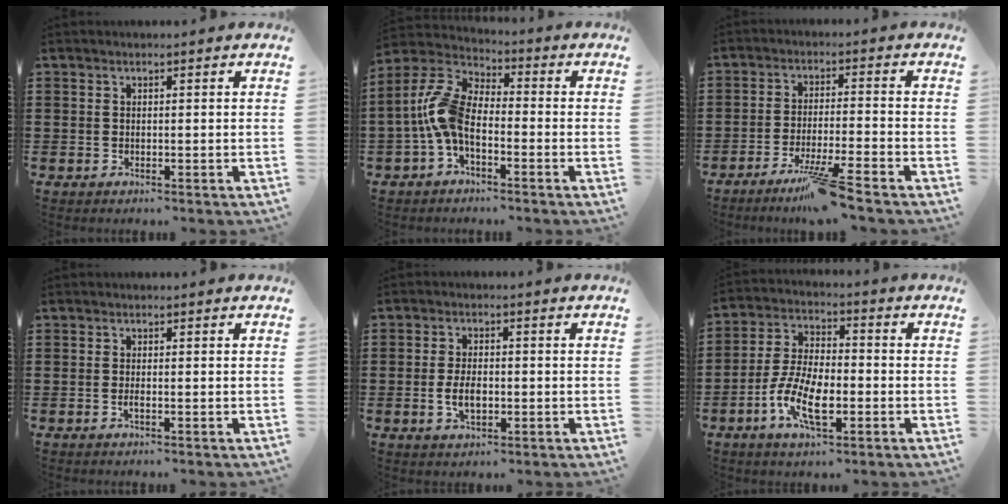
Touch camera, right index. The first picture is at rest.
{"total": 8.5, "force": [-2.2, 4.1, 7.1], "torque": [-0.185, -0.008, -0.052]}
{"total": 6.9, "force": [-5.3, -0.5, 4.4], "torque": [-0.087, -0.017, -0.100]}
{"total": 0.9, "force": [-0.4, 0.2, 0.8], "torque": [-0.016, -0.005, -0.006]}
{"total": 4.0, "force": [-0.8, 2.1, 3.4], "torque": [-0.077, -0.001, -0.017]}
{"total": 9.5, "force": [-3.6, 3.9, 7.9], "torque": [-0.185, -0.011, -0.071]}